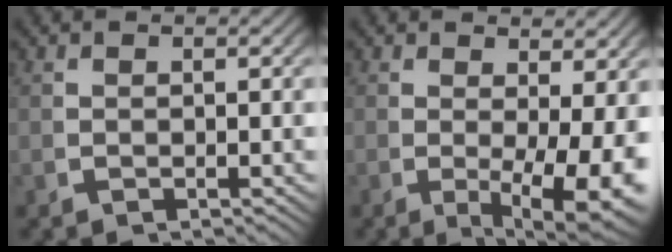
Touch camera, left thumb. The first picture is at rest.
{"total": 7.2, "force": [-0.6, 3.5, 6.3], "torque": [-0.094, -0.026, 0.001]}